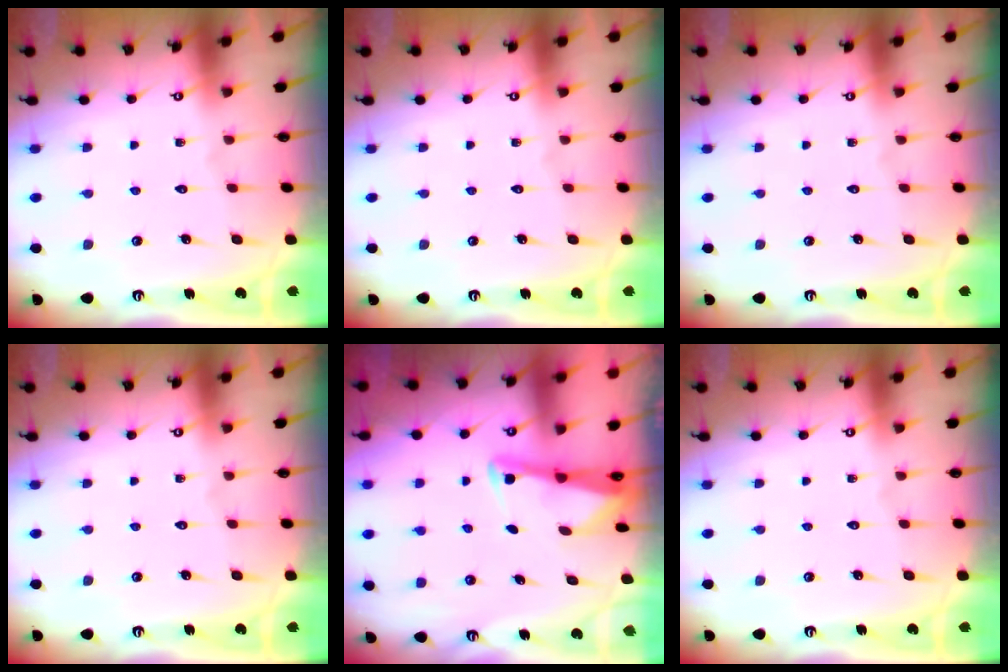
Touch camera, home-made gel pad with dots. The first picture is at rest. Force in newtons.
{"total": 0.0}
{"total": 0.0}
{"total": 0.0}
{"total": 2.9, "press": 2.9, "slide": 0.1}
{"total": 0.0}